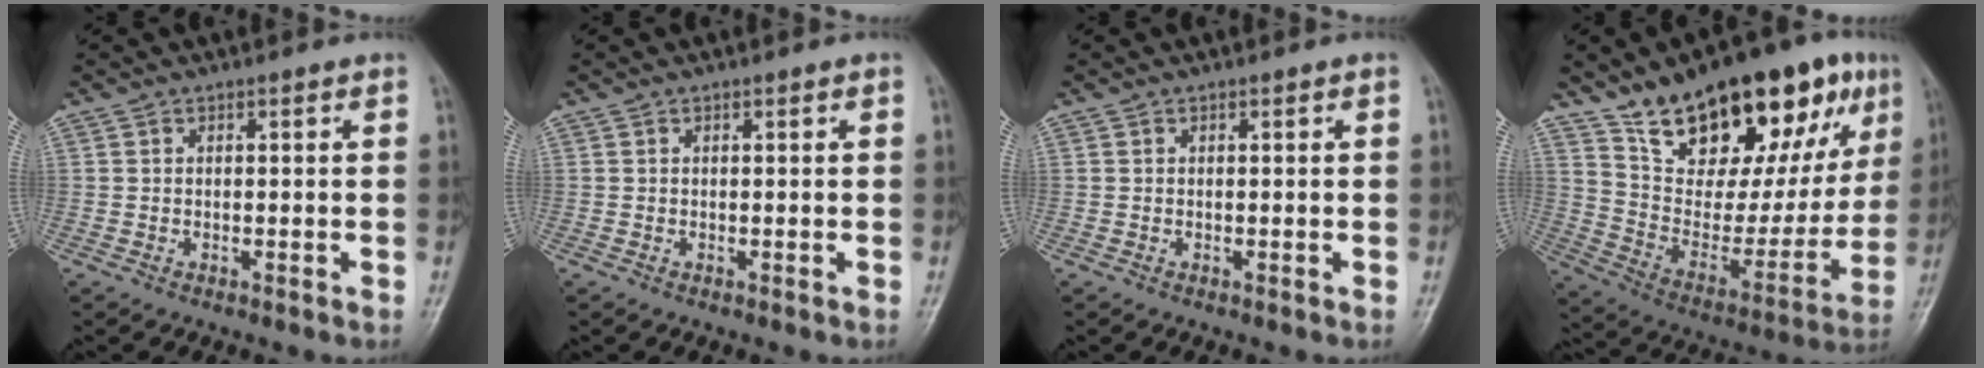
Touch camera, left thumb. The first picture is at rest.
{"total": 0.0}
{"total": 0.0}
{"total": 28.7, "force": [16.6, 12.3, 20.0], "torque": [-0.253, -0.042, 0.269]}